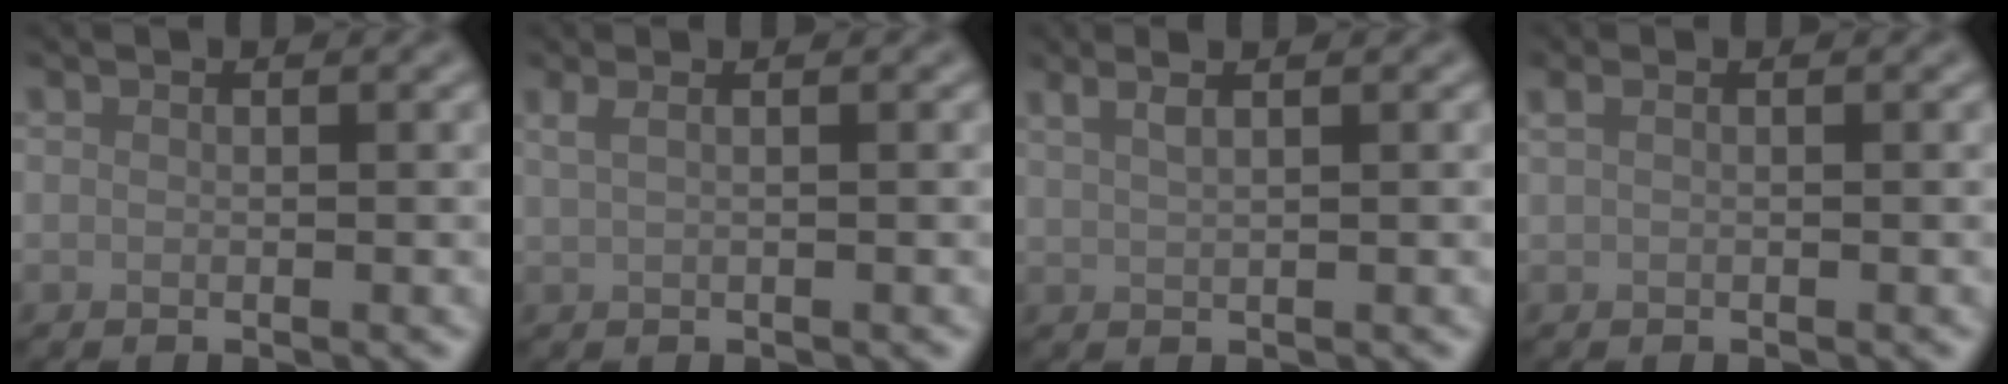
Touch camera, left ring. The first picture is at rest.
{"total": 2.1, "force": [1.1, 1.0, 1.6], "torque": [-0.022, -0.001, 0.002]}
{"total": 2.9, "force": [1.9, 1.1, 1.9], "torque": [-0.018, 0.008, 0.010]}
{"total": 1.0, "force": [0.4, 0.3, 0.9], "torque": [-0.020, 0.005, 0.007]}